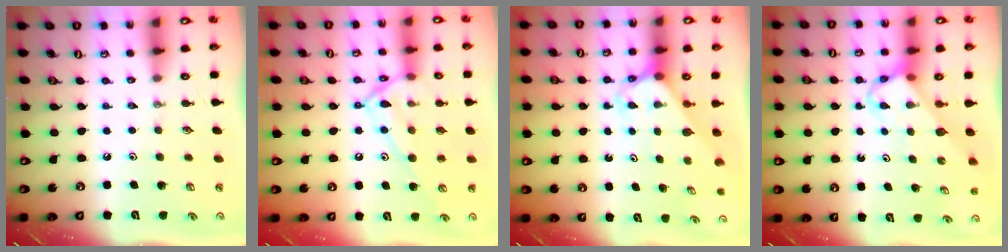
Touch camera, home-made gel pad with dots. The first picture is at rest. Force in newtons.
{"total": 15.3, "press": 15.3, "slide": 1.1}
{"total": 2.6, "press": 2.6, "slide": 0.2}
{"total": 3.7, "press": 3.7, "slide": 0.1}